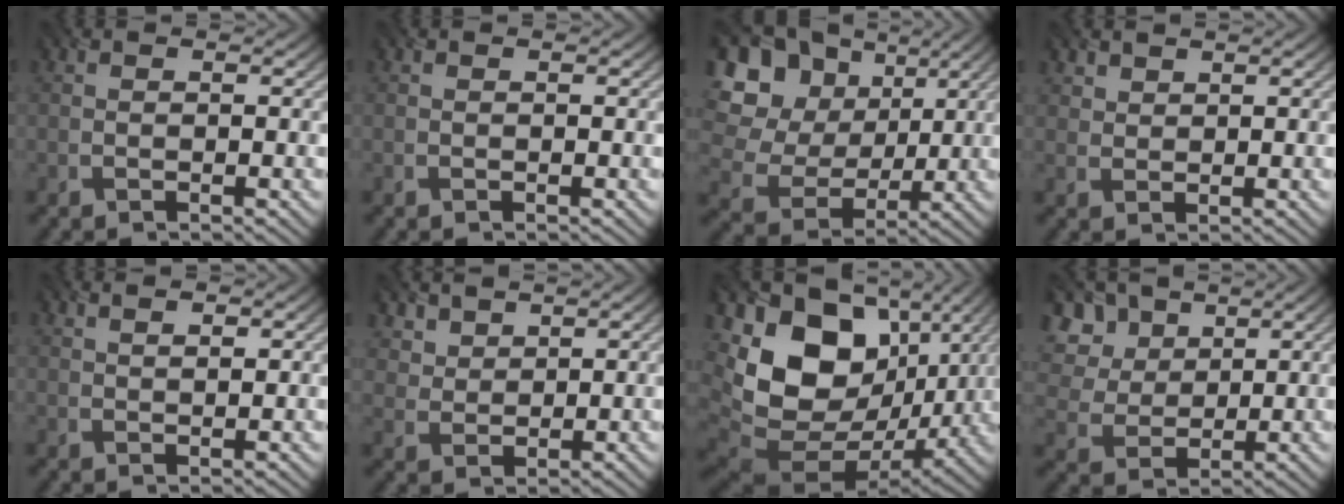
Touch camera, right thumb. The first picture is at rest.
{"total": 0.0}
{"total": 19.6, "force": [6.7, 16.0, 9.0], "torque": [-0.277, 0.046, 0.144]}
{"total": 1.9, "force": [1.5, 1.0, 0.4], "torque": [-0.011, 0.001, 0.036]}
{"total": 2.0, "force": [1.3, 0.6, 1.4], "torque": [-0.020, -0.006, 0.029]}
{"total": 3.4, "force": [2.6, 1.9, 1.0], "torque": [-0.031, -0.009, 0.067]}
{"total": 18.3, "force": [3.1, 13.2, 12.3], "torque": [-0.282, -0.030, 0.090]}
{"total": 9.5, "force": [5.3, 6.4, 4.7], "torque": [-0.166, 0.015, 0.104]}